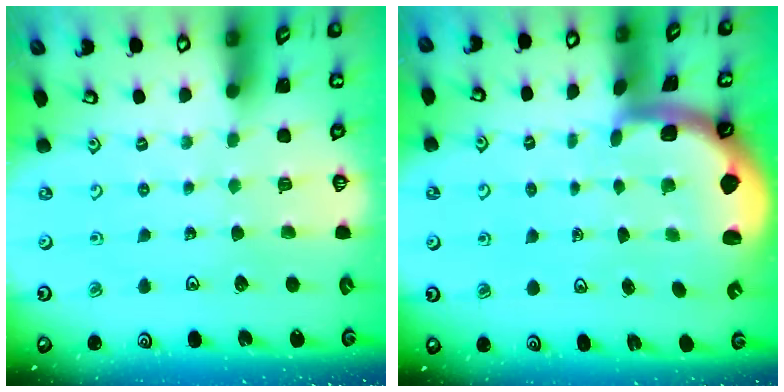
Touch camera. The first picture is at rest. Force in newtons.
{"total": 1.7, "press": 1.6, "slide": 0.3}